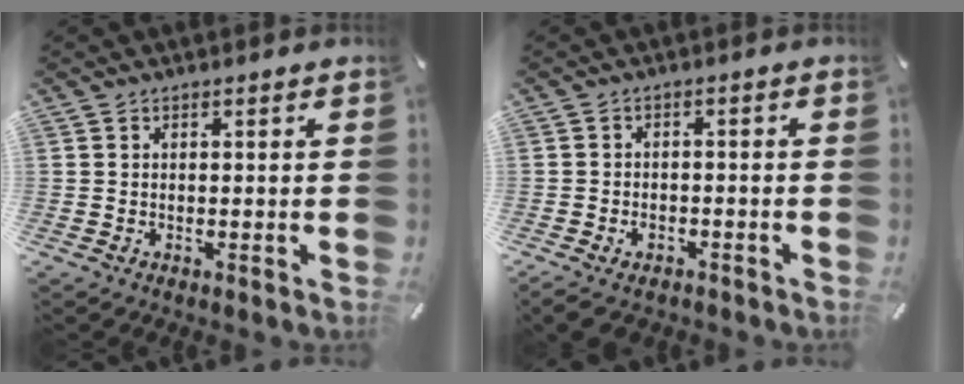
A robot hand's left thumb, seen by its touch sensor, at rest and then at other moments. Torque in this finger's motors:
{"motor_torque": [0.11, 2.31, 0.90, 0.79, 0.10]}